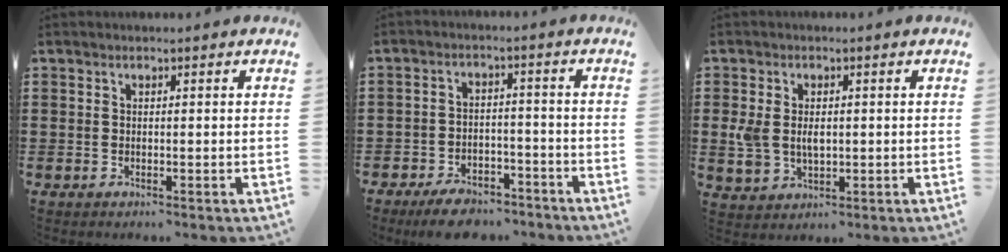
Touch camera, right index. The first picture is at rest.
{"total": 5.2, "force": [-4.7, 1.5, 1.6], "torque": [-0.026, 0.015, -0.089]}
{"total": 4.3, "force": [0.2, 3.0, 3.1], "torque": [-0.080, 0.005, -0.001]}